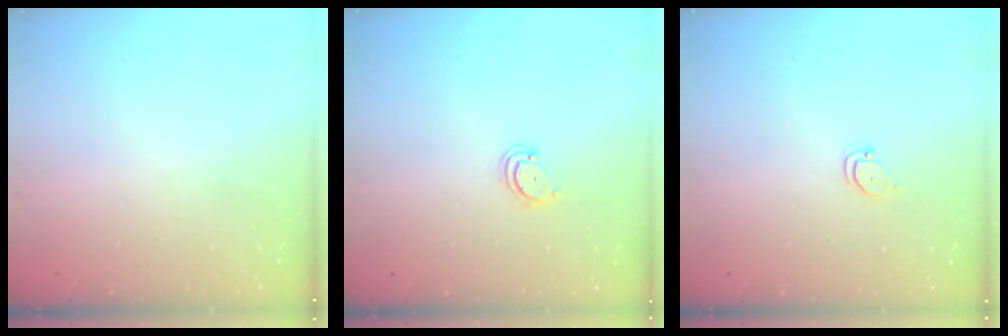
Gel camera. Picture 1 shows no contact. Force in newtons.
{"total": 2.6, "press": 2.6, "slide": 0.3}
{"total": 2.4, "press": 2.4, "slide": 0.2}